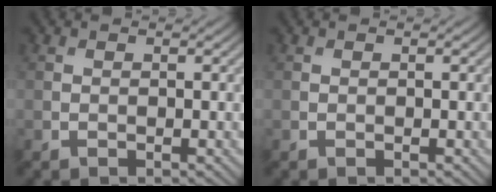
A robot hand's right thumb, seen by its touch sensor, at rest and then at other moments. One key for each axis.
{"total": 0.0}